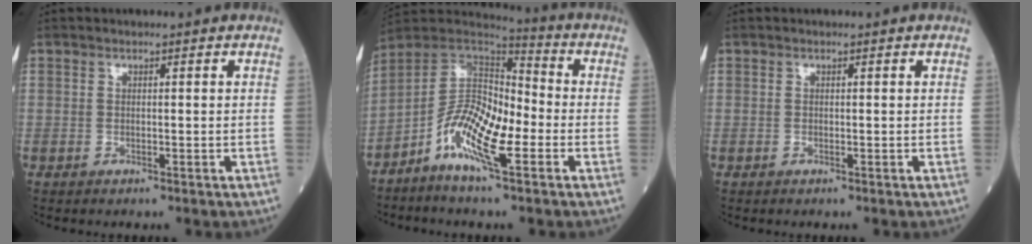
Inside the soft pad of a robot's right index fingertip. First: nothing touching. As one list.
[{"total": 11.6, "force": [-4.4, 3.0, 10.3], "torque": [-0.193, 0.011, -0.088]}, {"total": 0.0}]